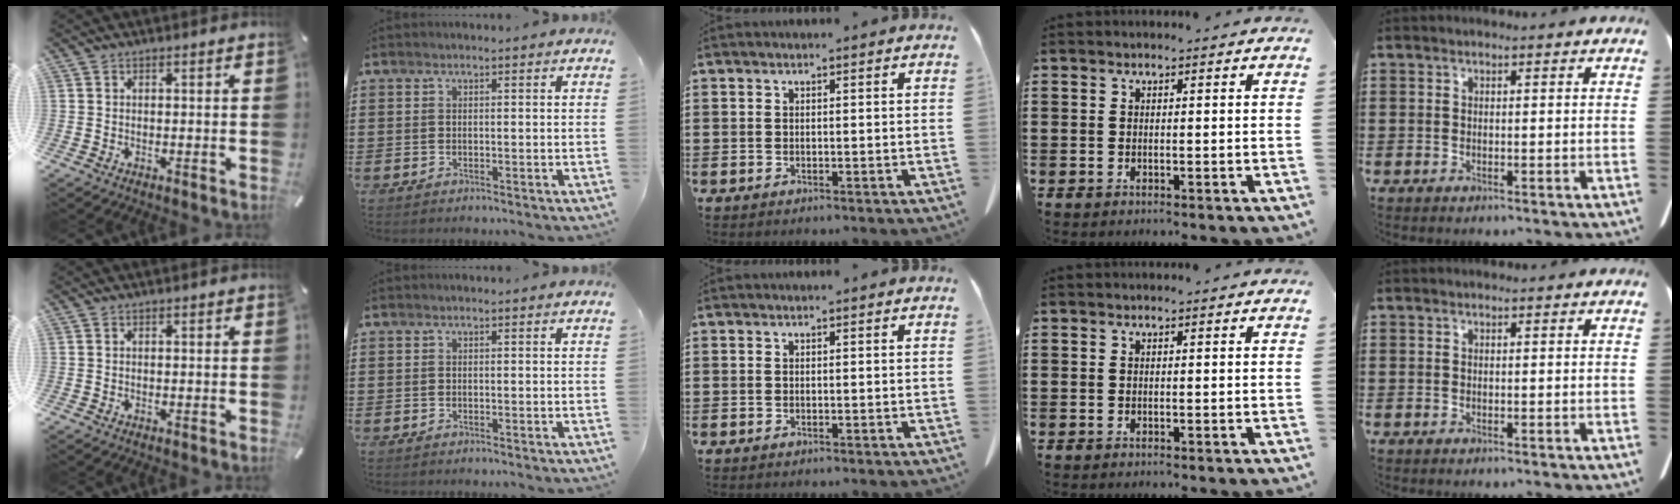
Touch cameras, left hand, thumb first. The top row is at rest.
{}